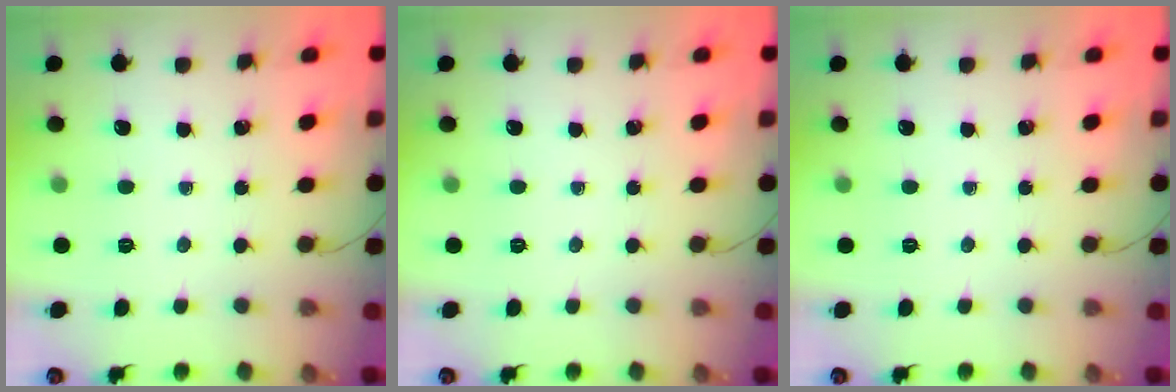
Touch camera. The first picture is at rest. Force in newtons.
{"total": 0.0}
{"total": 0.0}